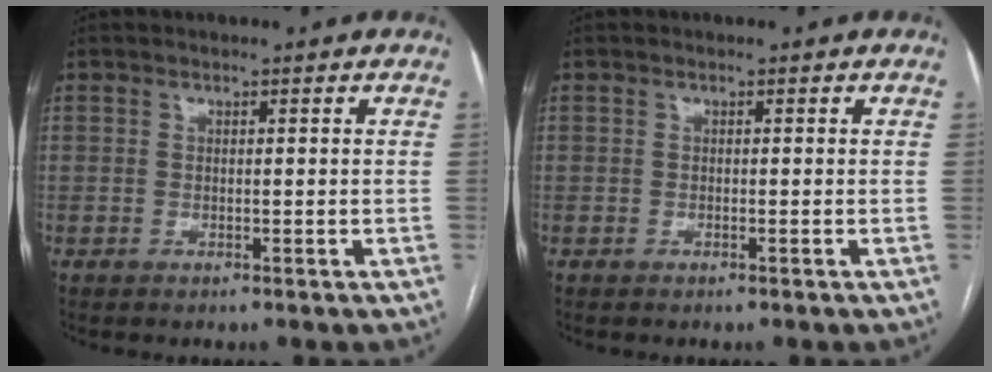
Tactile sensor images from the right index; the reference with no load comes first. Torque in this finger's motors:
{"motor_torque": [-0.07, 0.07, 0.04, -0.01]}